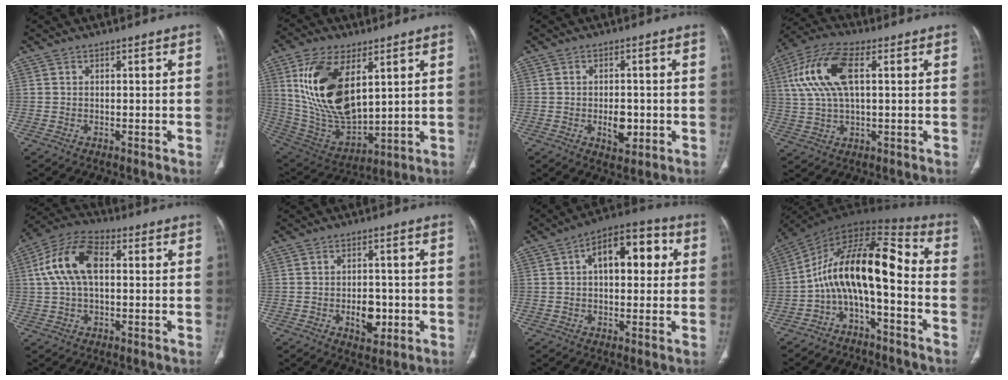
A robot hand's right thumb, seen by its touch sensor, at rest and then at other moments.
{"total": 20.3, "force": [6.7, 10.5, 16.0], "torque": [-0.295, -0.030, 0.141]}
{"total": 4.9, "force": [-1.0, 2.9, 3.9], "torque": [-0.047, -0.001, -0.009]}
{"total": 13.4, "force": [3.3, 6.0, 11.5], "torque": [-0.253, 0.018, 0.065]}
{"total": 12.2, "force": [1.9, 6.9, 9.9], "torque": [-0.200, 0.031, 0.031]}
{"total": 5.8, "force": [-1.4, 3.7, 4.3], "torque": [-0.043, 0.003, -0.015]}
{"total": 13.2, "force": [3.1, 7.1, 10.7], "torque": [-0.128, 0.028, 0.039]}
{"total": 14.6, "force": [-3.8, 5.9, 12.8], "torque": [-0.208, 0.107, -0.073]}